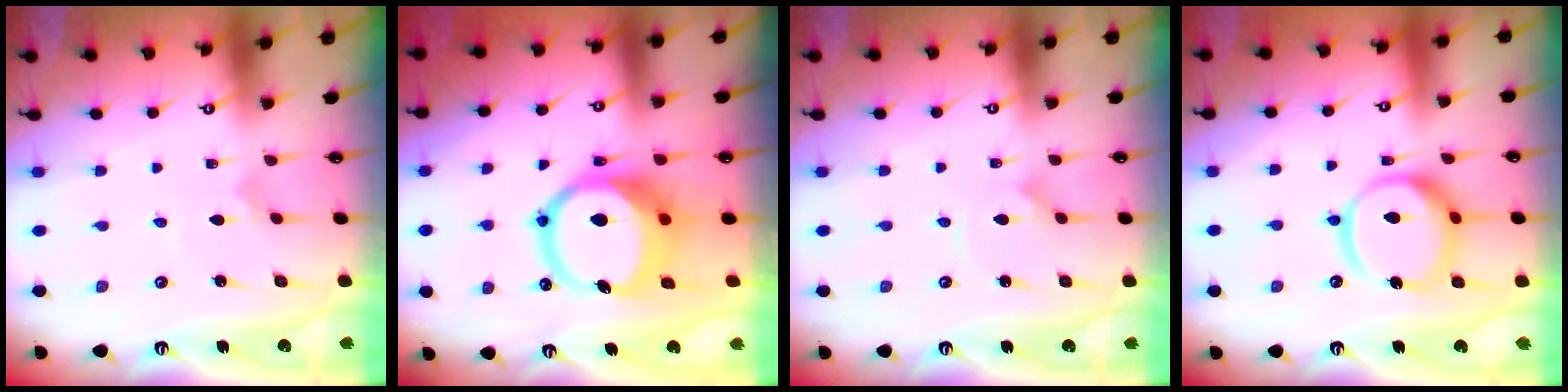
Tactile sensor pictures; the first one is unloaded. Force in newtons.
{"total": 14.6, "press": 14.5, "slide": 2.0}
{"total": 1.5, "press": 1.5, "slide": 0.1}
{"total": 14.7, "press": 14.6, "slide": 1.6}